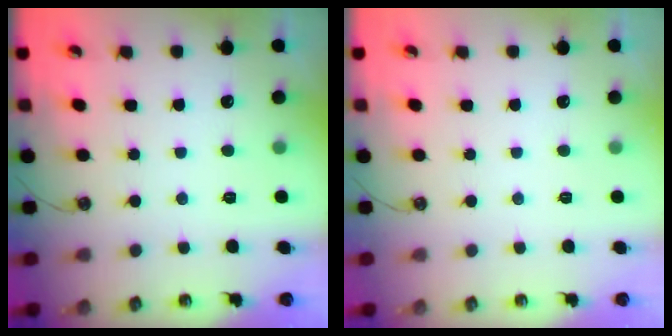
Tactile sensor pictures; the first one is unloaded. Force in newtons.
{"total": 0.0}